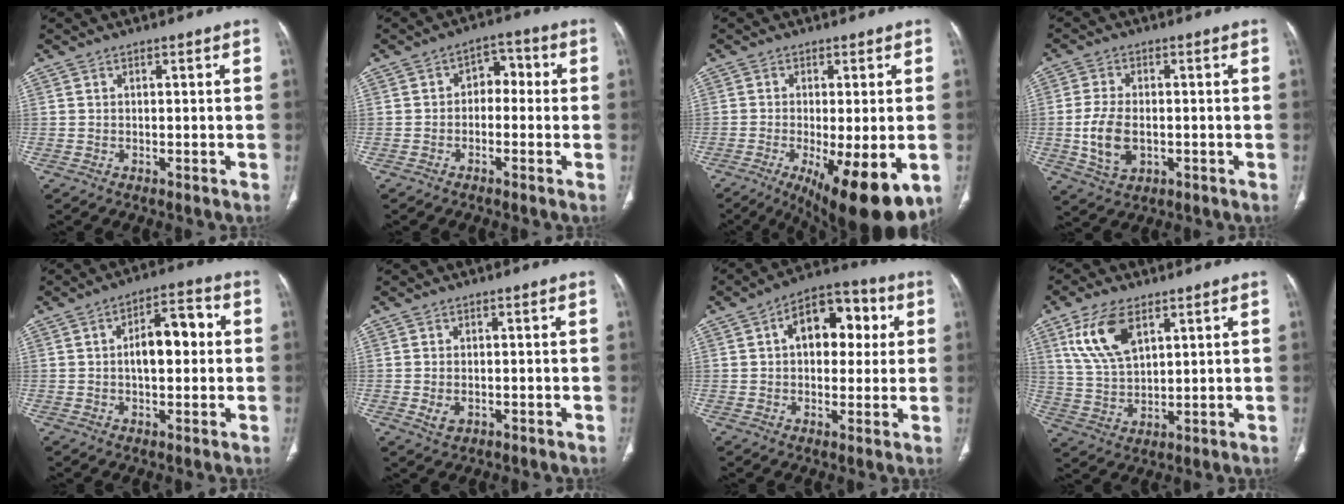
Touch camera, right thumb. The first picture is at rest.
{"total": 7.2, "force": [-0.6, 5.0, 5.1], "torque": [-0.042, 0.039, -0.023]}
{"total": 15.2, "force": [-5.6, 4.5, 13.4], "torque": [-0.177, -0.023, -0.074]}
{"total": 8.1, "force": [-1.2, 5.0, 6.3], "torque": [-0.127, 0.000, -0.016]}
{"total": 9.7, "force": [0.8, 4.9, 8.3], "torque": [-0.114, 0.024, 0.008]}
{"total": 2.5, "force": [-0.4, 1.7, 1.8], "torque": [-0.032, -0.002, -0.002]}
{"total": 13.4, "force": [3.3, 8.3, 10.0], "torque": [-0.104, 0.020, 0.041]}
{"total": 11.1, "force": [5.5, 5.5, 7.9], "torque": [-0.152, -0.016, 0.115]}